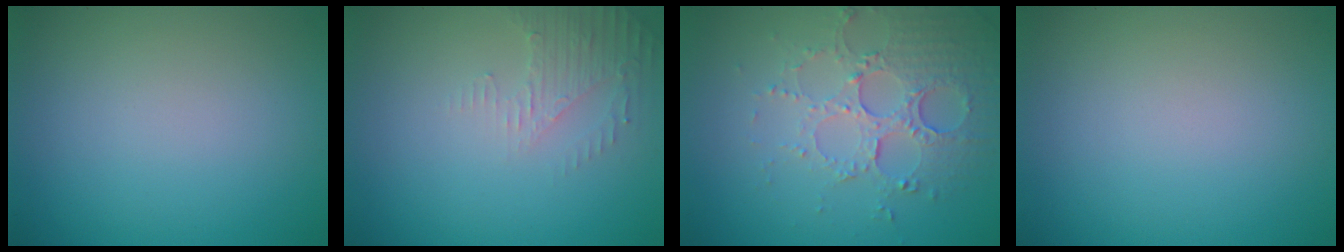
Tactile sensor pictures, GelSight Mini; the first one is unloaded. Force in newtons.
{"total": 2.2, "press": 2.1, "slide": 0.5}
{"total": 5.3, "press": 3.8, "slide": 3.7}
{"total": 0.0}